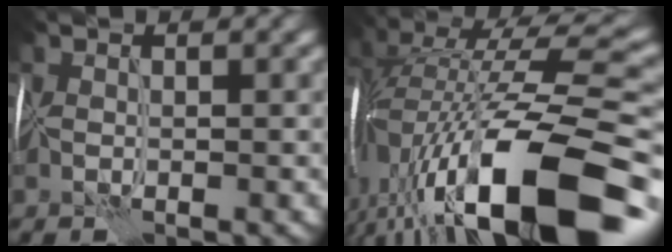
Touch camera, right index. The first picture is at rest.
{"total": 15.2, "force": [-5.7, 5.5, 13.0], "torque": [-0.216, 0.013, -0.094]}